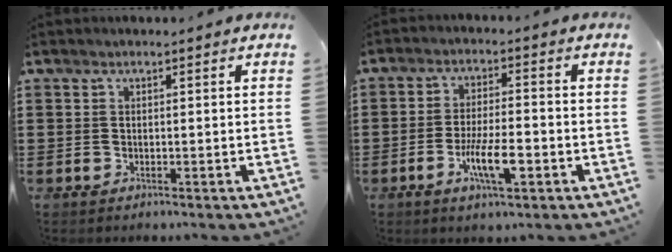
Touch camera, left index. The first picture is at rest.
{"total": 7.4, "force": [-2.7, 2.0, 6.6], "torque": [-0.132, -0.007, -0.050]}